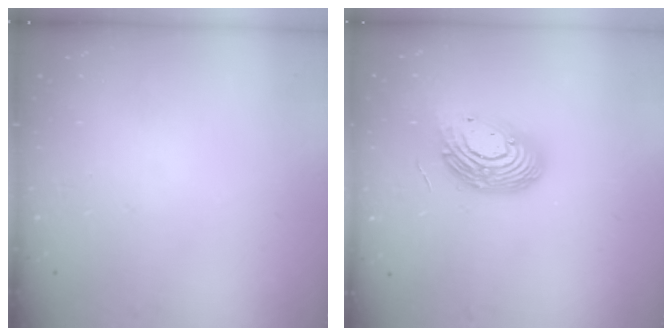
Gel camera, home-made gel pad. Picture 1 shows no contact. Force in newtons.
{"total": 14.7, "press": 14.7, "slide": 1.0}